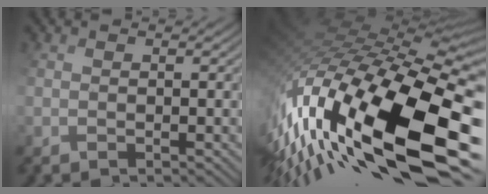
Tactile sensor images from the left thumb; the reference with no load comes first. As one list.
[{"total": 18.6, "force": [-4.8, 8.1, 16.0], "torque": [-0.343, -0.046, -0.062]}]